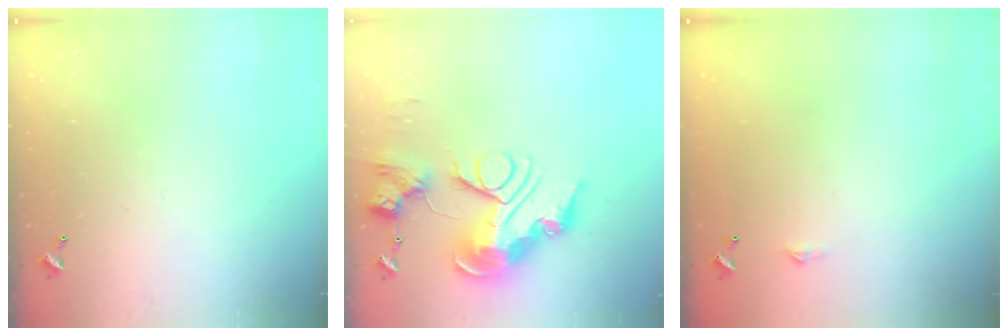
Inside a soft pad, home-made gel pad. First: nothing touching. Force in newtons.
{"total": 0.9, "press": 0.9, "slide": 0.0}
{"total": 2.3, "press": 2.3, "slide": 0.4}